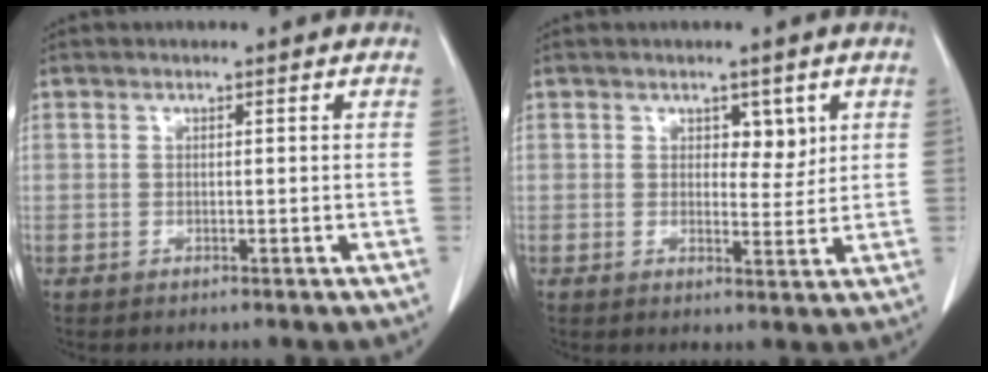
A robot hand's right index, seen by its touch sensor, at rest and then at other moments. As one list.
[{"total": 3.3, "force": [1.5, 1.9, 2.2], "torque": [-0.021, -0.004, 0.022]}]